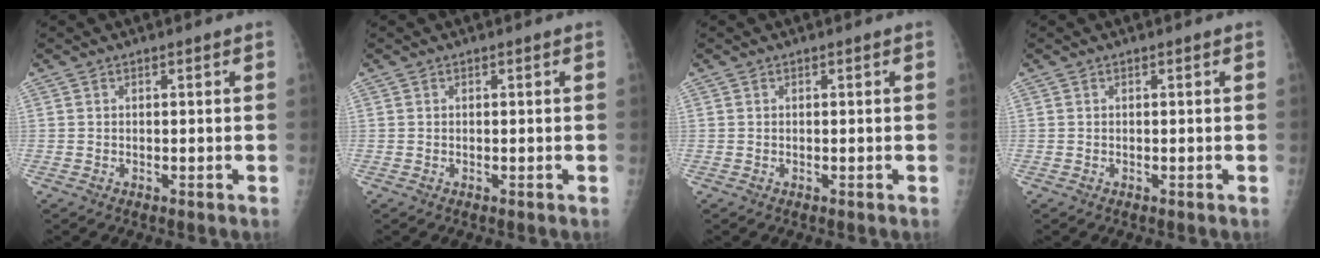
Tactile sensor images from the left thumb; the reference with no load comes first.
{"total": 0.0}
{"total": 0.0}
{"total": 0.0}